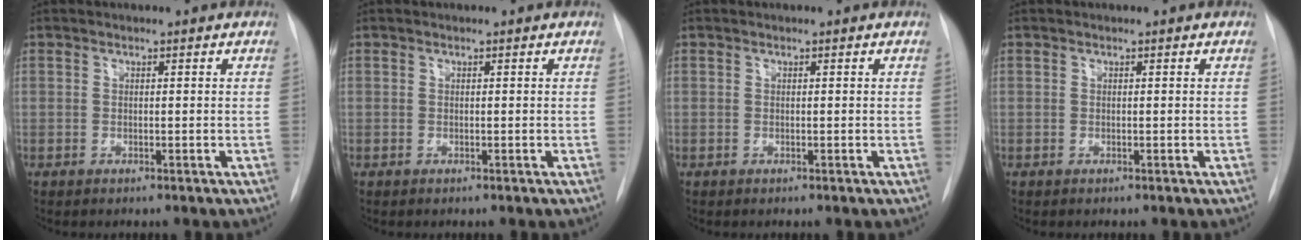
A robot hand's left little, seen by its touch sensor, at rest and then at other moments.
{"total": 0.0}
{"total": 0.0}
{"total": 0.0}